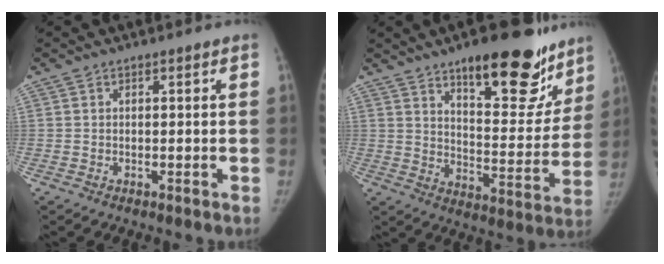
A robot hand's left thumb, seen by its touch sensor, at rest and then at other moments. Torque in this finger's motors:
{"motor_torque": [0.59, -0.41, 1.21, -0.96, 0.30]}